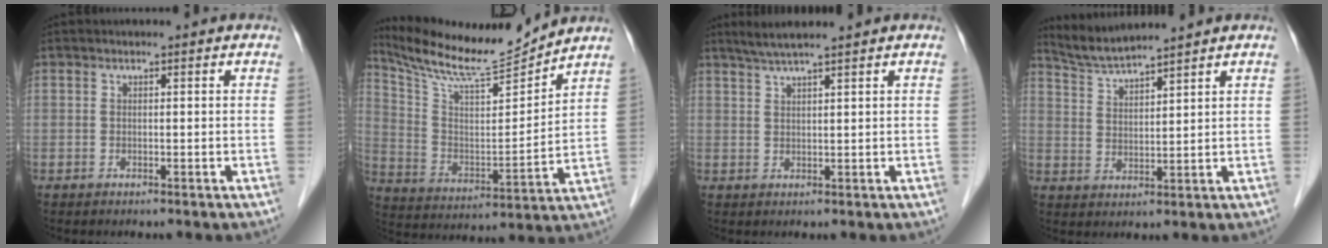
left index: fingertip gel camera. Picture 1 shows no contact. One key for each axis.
{"total": 14.1, "fx": 13.5, "fy": -0.2, "fz": 4.1, "tx": -0.088, "ty": -0.006, "tz": 0.242}
{"total": 4.3, "fx": 3.6, "fy": -0.7, "fz": 2.3, "tx": -0.043, "ty": 0.018, "tz": 0.068}
{"total": 5.7, "fx": 5.5, "fy": -1.0, "fz": 1.2, "tx": -0.034, "ty": 0.007, "tz": 0.112}